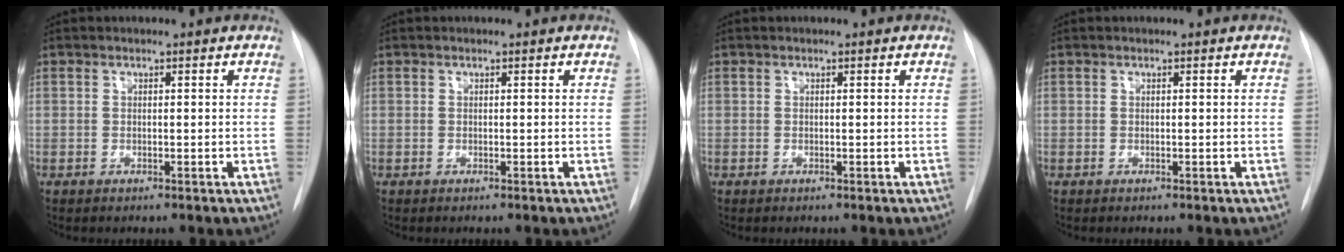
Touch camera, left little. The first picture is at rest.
{"total": 0.0}
{"total": 0.0}
{"total": 0.0}